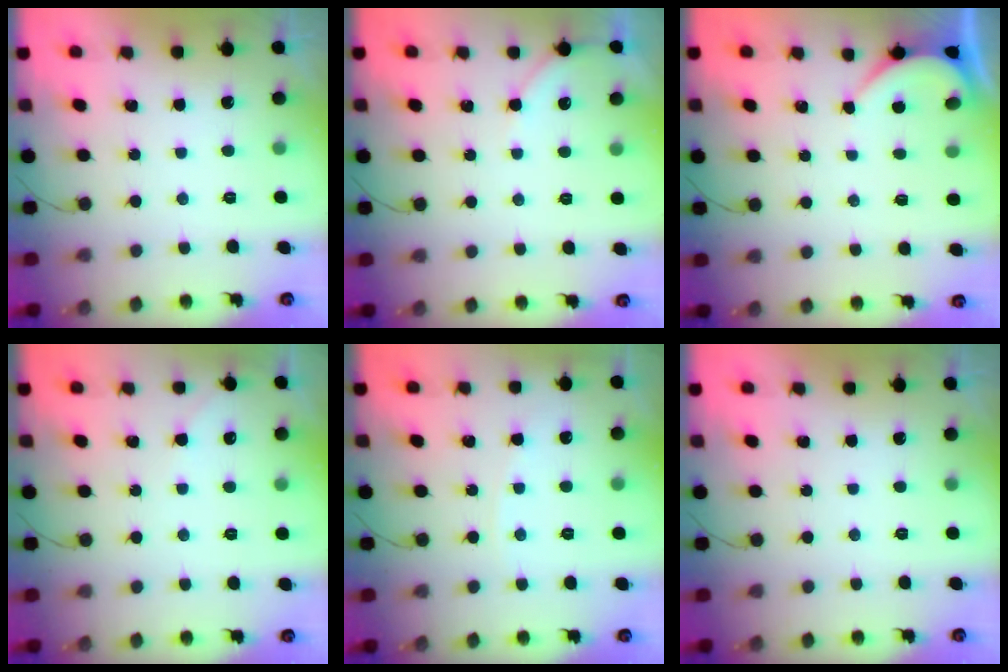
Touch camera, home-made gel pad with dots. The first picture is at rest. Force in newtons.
{"total": 3.9, "press": 3.9, "slide": 0.5}
{"total": 1.6, "press": 1.5, "slide": 0.2}
{"total": 2.7, "press": 2.7, "slide": 0.4}
{"total": 2.6, "press": 2.6, "slide": 0.2}
{"total": 0.0}